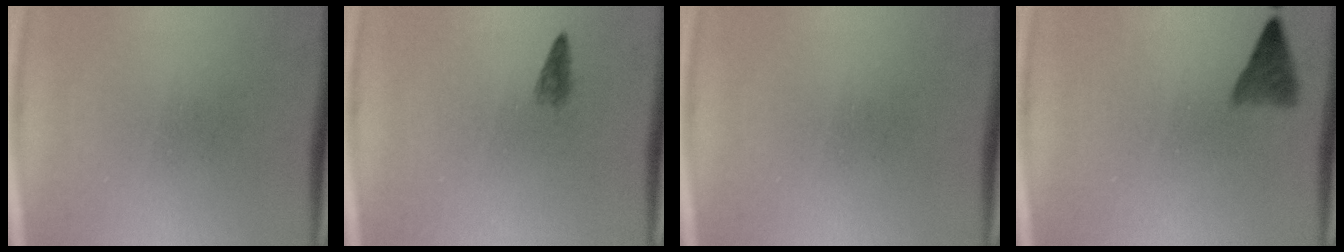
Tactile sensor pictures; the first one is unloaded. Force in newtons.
{"total": 1.1}
{"total": 0.0}
{"total": 2.6}